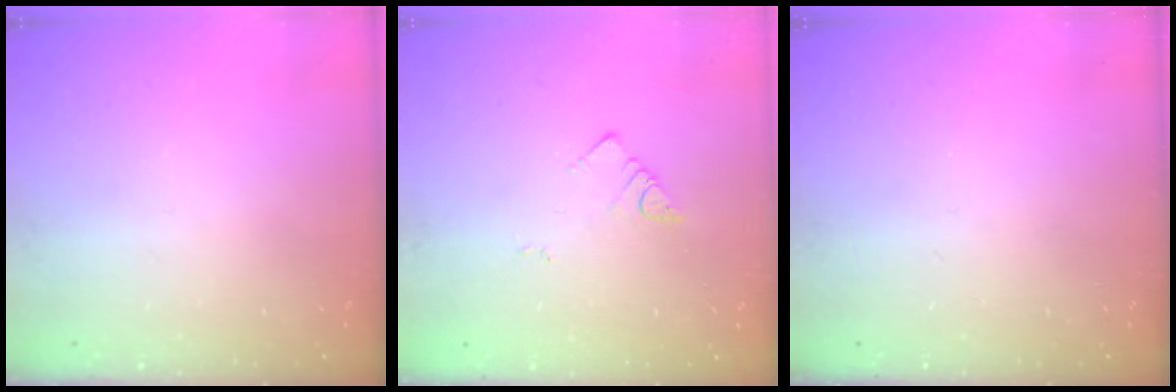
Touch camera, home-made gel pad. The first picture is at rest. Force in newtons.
{"total": 3.1, "press": 3.1, "slide": 0.5}
{"total": 0.0}